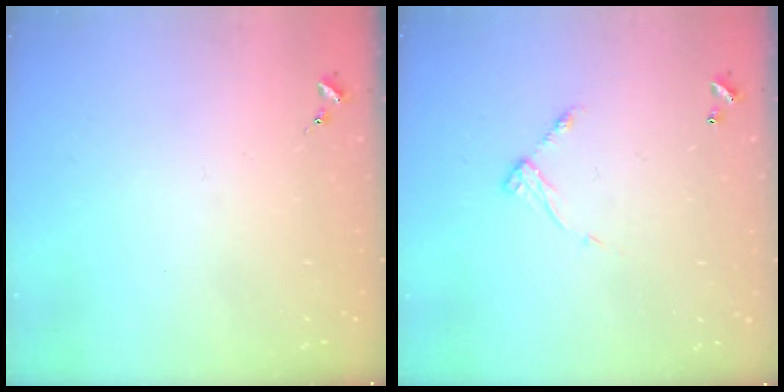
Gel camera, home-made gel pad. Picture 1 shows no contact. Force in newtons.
{"total": 7.1, "press": 7.1, "slide": 0.5}